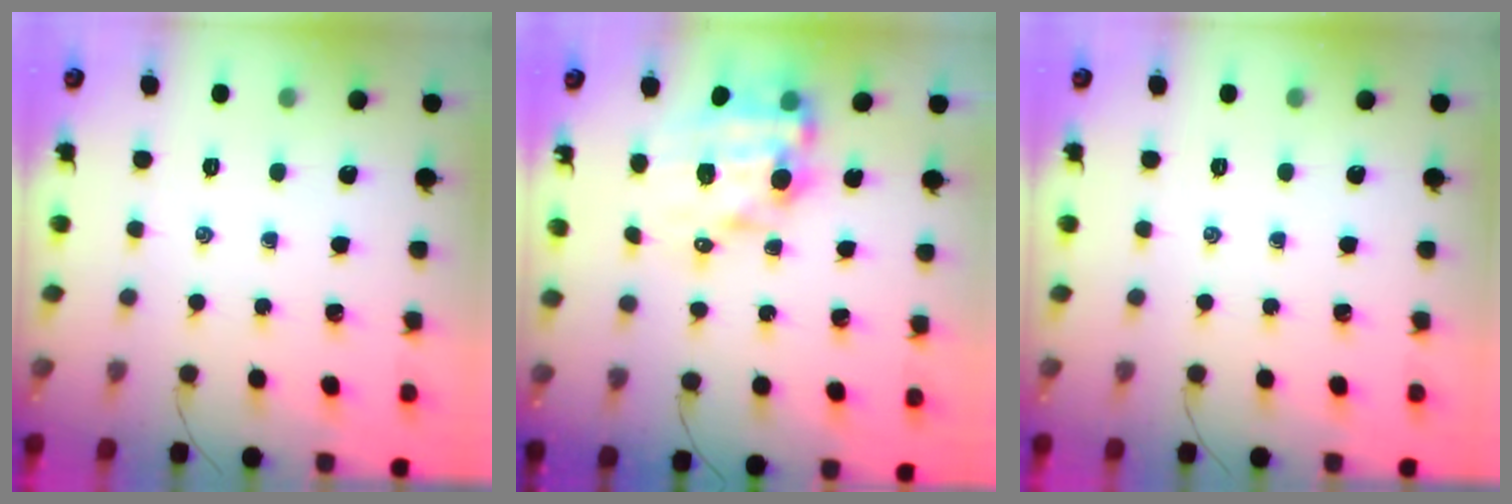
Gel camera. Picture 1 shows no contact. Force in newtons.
{"total": 13.1, "press": 12.6, "slide": 3.4}
{"total": 0.0}